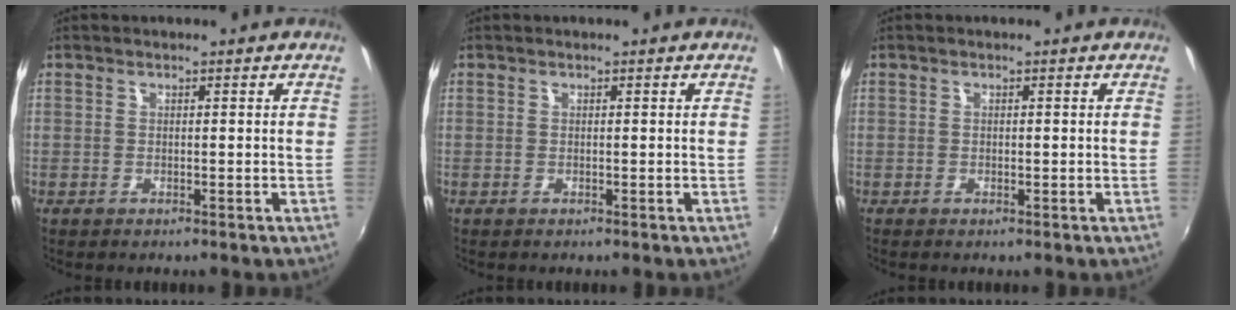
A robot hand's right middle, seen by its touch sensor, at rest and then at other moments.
{"total": 0.0}
{"total": 0.0}